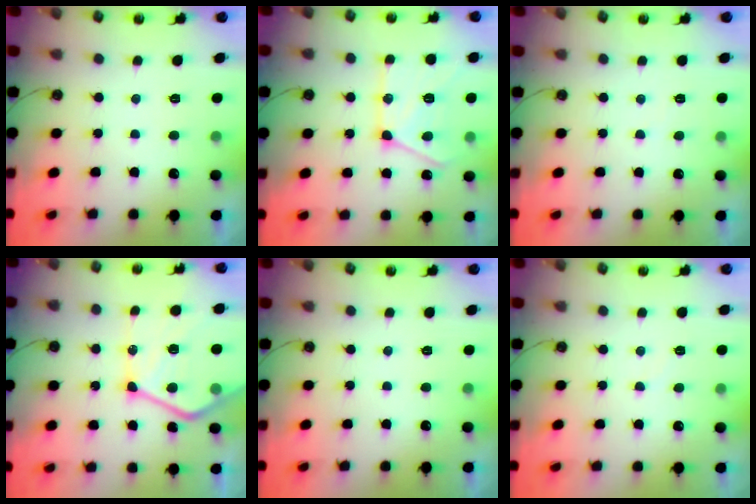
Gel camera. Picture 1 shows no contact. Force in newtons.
{"total": 15.8, "press": 15.7, "slide": 1.5}
{"total": 2.4, "press": 2.4, "slide": 0.4}
{"total": 22.6, "press": 22.5, "slide": 2.4}
{"total": 0.0}
{"total": 4.7, "press": 4.7, "slide": 0.7}